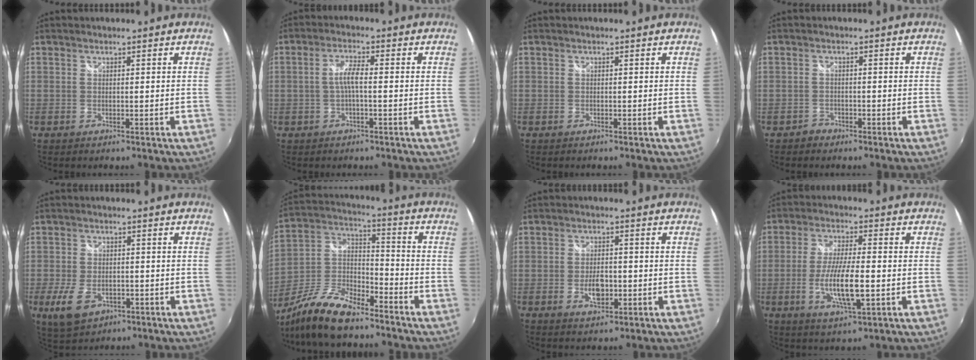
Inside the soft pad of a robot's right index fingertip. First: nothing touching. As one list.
[{"total": 3.4, "force": [-0.6, 0.4, 3.3], "torque": [-0.067, 0.007, -0.011]}, {"total": 0.0}, {"total": 2.0, "force": [-1.4, 1.3, -0.3], "torque": [0.002, 0.005, -0.024]}, {"total": 8.2, "force": [-3.6, 4.9, 5.5], "torque": [-0.131, -0.019, -0.058]}, {"total": 14.9, "force": [-10.8, 5.2, 9.0], "torque": [-0.202, -0.006, -0.205]}, {"total": 4.7, "force": [-1.4, 2.5, 3.7], "torque": [-0.073, -0.003, -0.022]}, {"total": 10.2, "force": [-2.4, 2.2, 9.6], "torque": [-0.189, -0.012, -0.043]}]